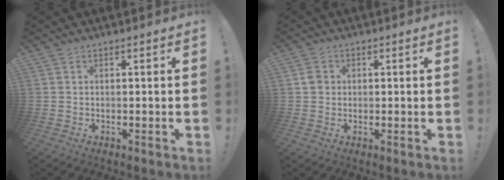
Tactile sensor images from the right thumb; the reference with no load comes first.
{"total": 2.8, "force": [0.1, 2.7, 0.9], "torque": [-0.003, 0.002, 0.000]}